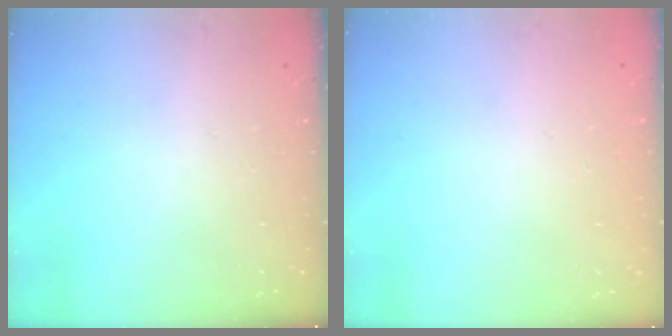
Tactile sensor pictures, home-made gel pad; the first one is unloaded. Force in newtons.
{"total": 0.0}